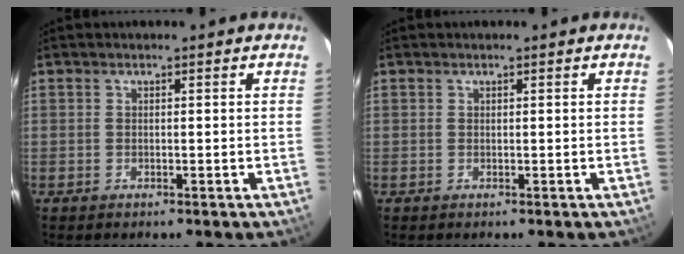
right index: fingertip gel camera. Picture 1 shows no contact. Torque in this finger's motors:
{"motor_torque": [0.09, 0.02, -0.02, 0.00]}